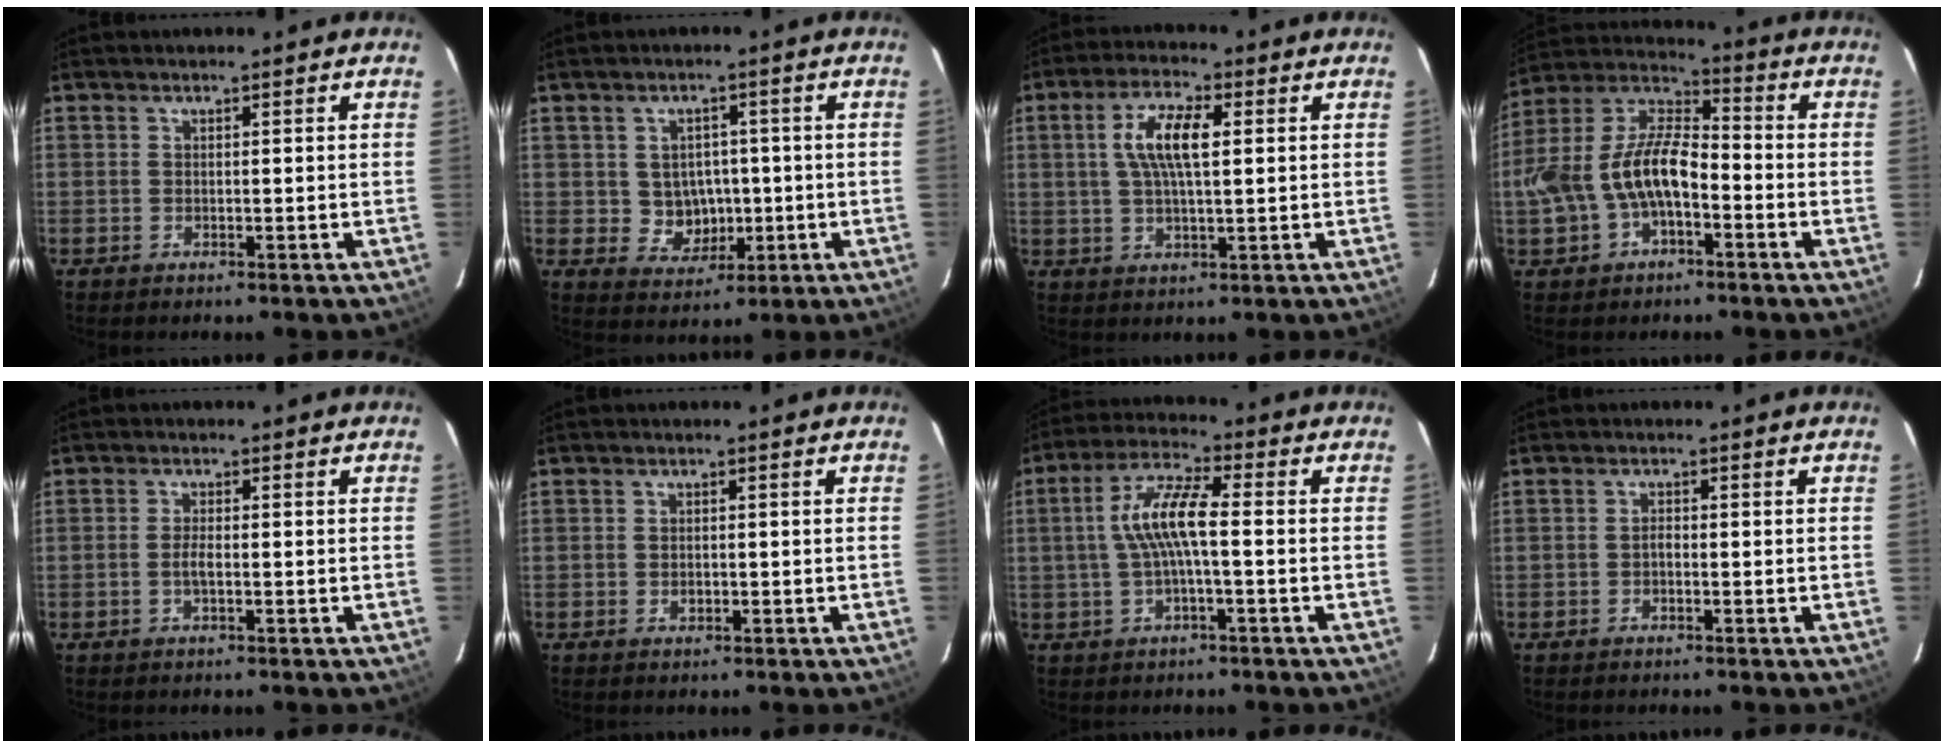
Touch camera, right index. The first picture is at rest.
{"total": 5.8, "force": [-0.2, 5.5, 2.0], "torque": [-0.046, 0.012, 0.014]}
{"total": 8.3, "force": [1.8, 2.7, 7.6], "torque": [-0.145, 0.012, 0.033]}
{"total": 15.0, "force": [-3.9, 8.0, 12.1], "torque": [-0.252, 0.013, -0.070]}
{"total": 1.9, "force": [-0.5, 0.4, 1.8], "torque": [-0.038, 0.001, -0.011]}
{"total": 1.1, "force": [-0.2, 0.9, 0.6], "torque": [-0.011, 0.002, -0.003]}
{"total": 8.7, "force": [-0.3, 1.7, 8.5], "torque": [-0.172, 0.014, -0.006]}
{"total": 0.8, "force": [-0.5, 0.4, 0.5], "torque": [-0.010, 0.005, -0.010]}